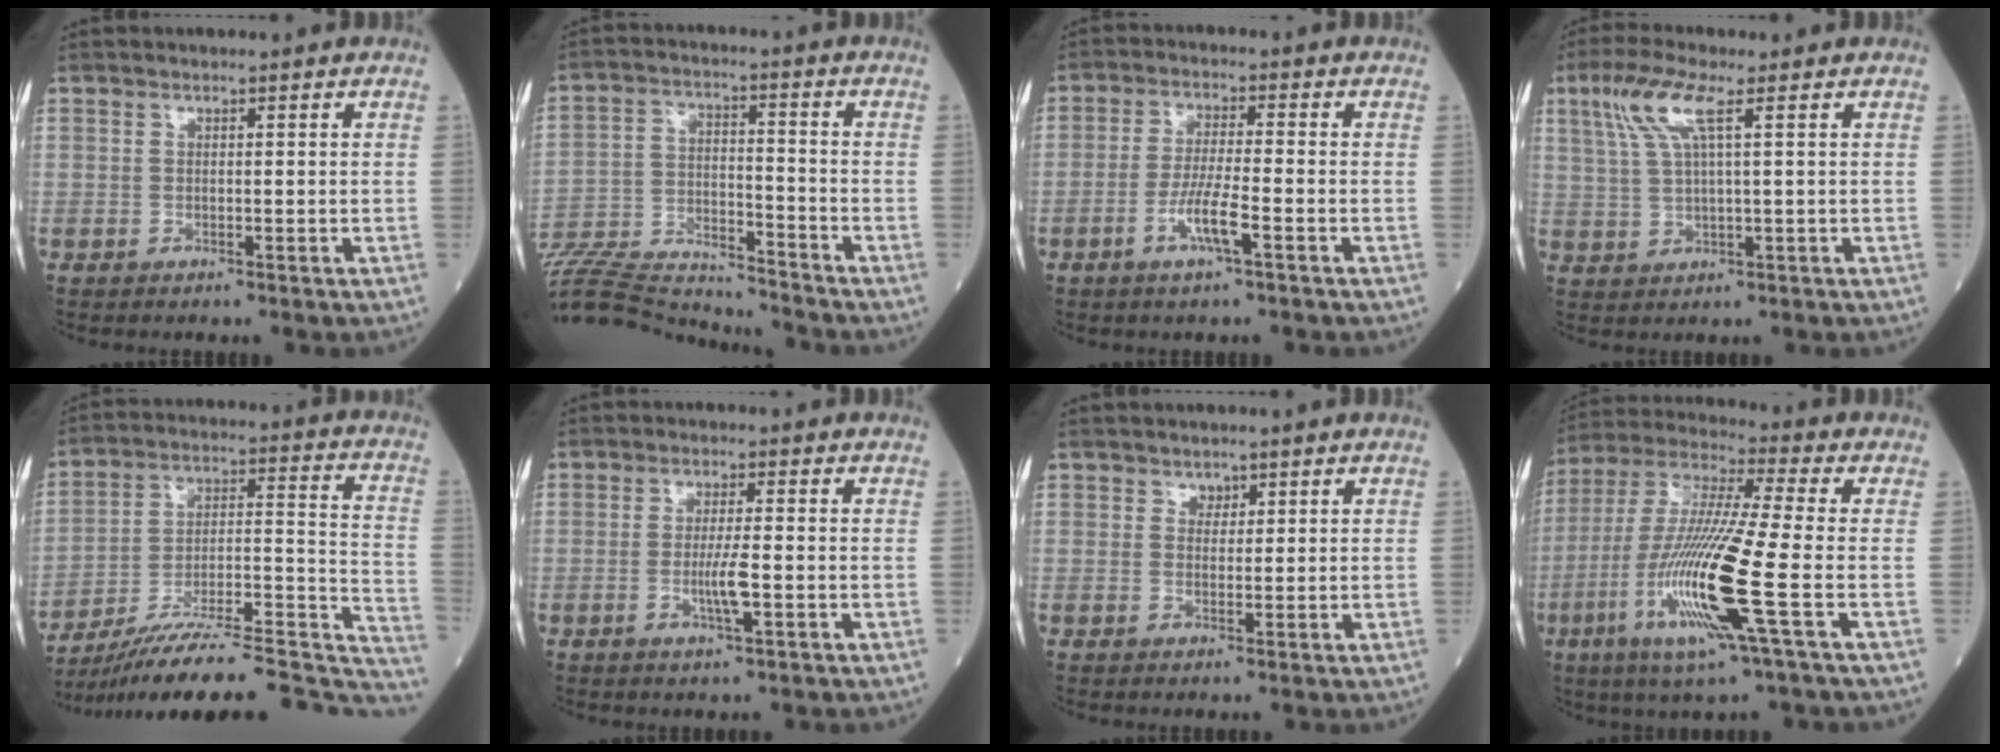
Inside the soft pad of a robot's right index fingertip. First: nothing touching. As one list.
[{"total": 21.1, "force": [-20.1, 2.5, 5.8], "torque": [-0.150, -0.010, -0.324]}, {"total": 5.6, "force": [-2.4, 0.2, 5.0], "torque": [-0.100, -0.006, -0.047]}, {"total": 6.5, "force": [3.0, 0.7, 5.8], "torque": [-0.134, 0.014, 0.064]}, {"total": 28.5, "force": [-24.9, 3.1, 13.4], "torque": [-0.131, 0.008, -0.361]}, {"total": 3.9, "force": [-1.0, 0.1, 3.7], "torque": [-0.075, -0.005, -0.016]}, {"total": 1.4, "force": [1.0, 0.8, 0.3], "torque": [-0.003, -0.001, 0.018]}, {"total": 17.4, "force": [-5.1, -0.2, 16.6], "torque": [-0.350, -0.019, -0.104]}]